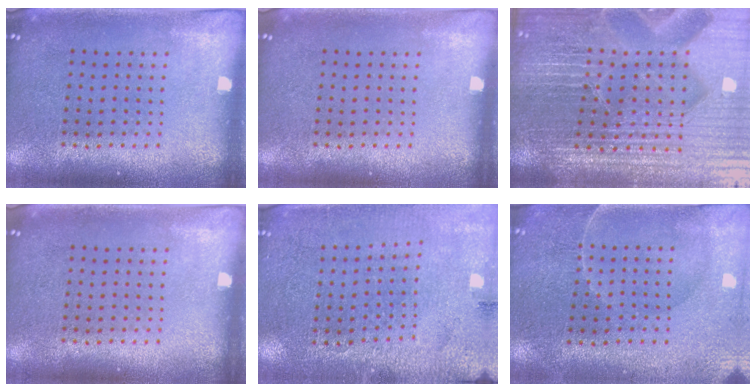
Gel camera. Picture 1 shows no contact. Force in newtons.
{"total": 0.0}
{"total": 6.5, "press": 5.8, "slide": 2.9}
{"total": 0.0}
{"total": 2.8, "press": 2.8, "slide": 0.5}
{"total": 0.6, "press": 0.5, "slide": 0.4}